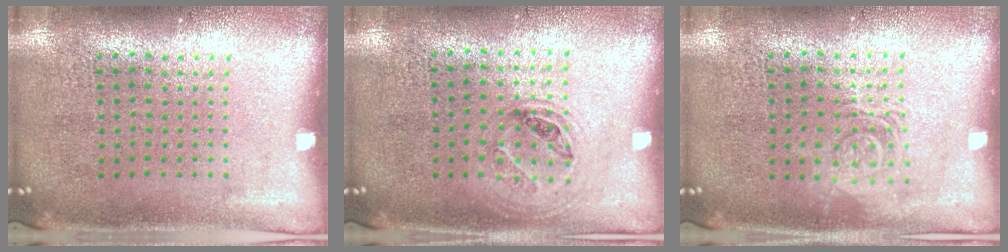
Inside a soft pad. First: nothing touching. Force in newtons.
{"total": 1.0, "press": 0.9, "slide": 0.3}
{"total": 1.2, "press": 1.2, "slide": 0.2}